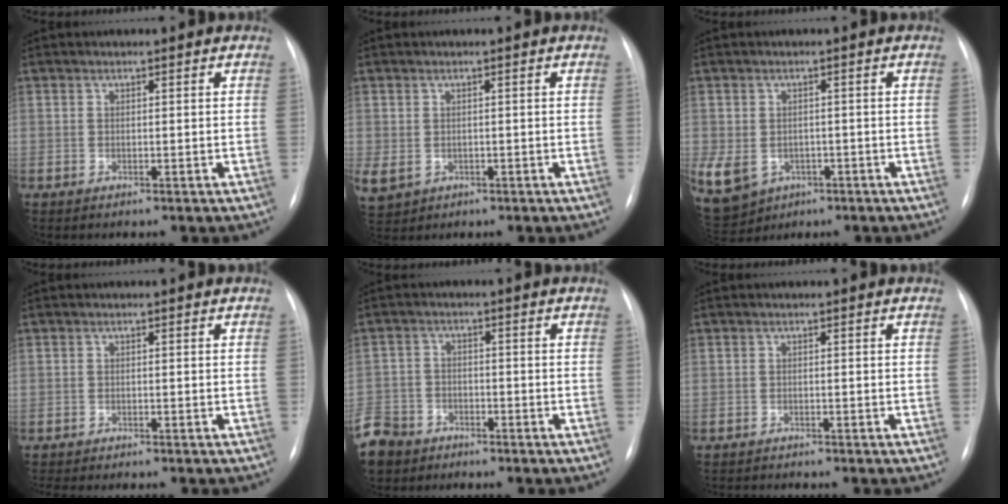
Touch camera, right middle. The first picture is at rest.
{"total": 5.3, "force": [-1.5, 4.3, 2.6], "torque": [-0.073, -0.004, -0.009]}
{"total": 21.1, "force": [-8.2, 17.0, 9.4], "torque": [-0.318, -0.019, -0.107]}
{"total": 7.2, "force": [-6.3, 1.2, 3.3], "torque": [-0.038, -0.007, -0.083]}
{"total": 10.6, "force": [-7.3, 7.2, 2.7], "torque": [-0.100, -0.007, -0.131]}
{"total": 3.3, "force": [-3.1, 0.1, 1.1], "torque": [-0.015, -0.010, -0.039]}